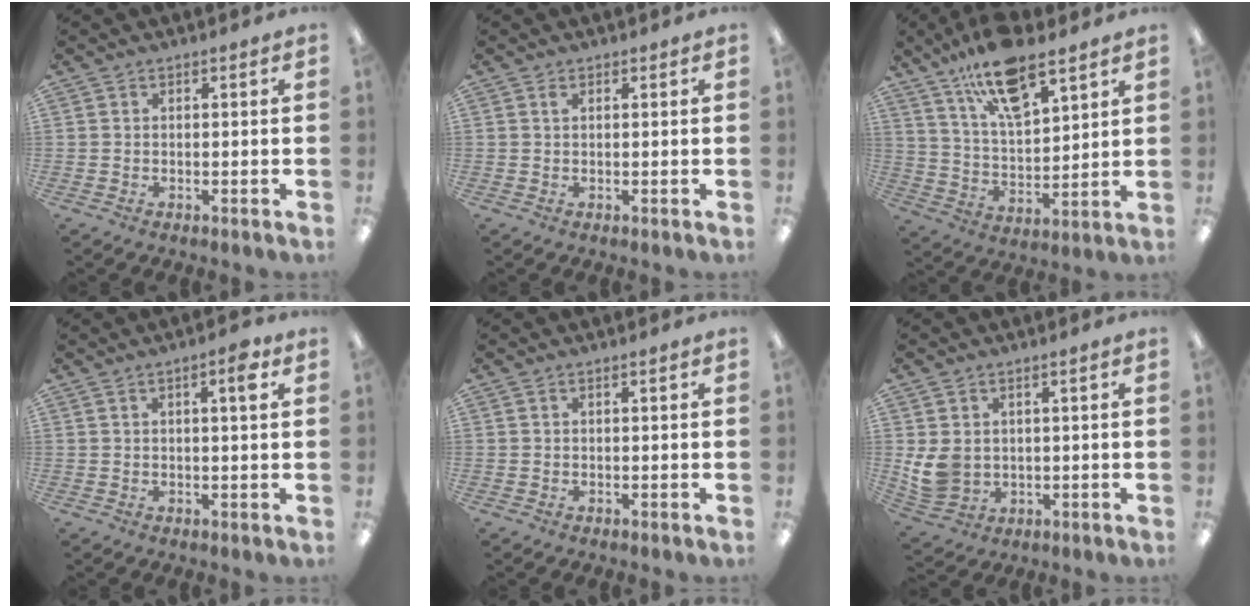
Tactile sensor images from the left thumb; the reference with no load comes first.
{"total": 0.7, "force": [0.4, 0.3, 0.4], "torque": [-0.011, 0.001, 0.008]}
{"total": 15.4, "force": [11.0, 5.7, 9.3], "torque": [-0.164, -0.047, 0.190]}
{"total": 4.2, "force": [2.0, 0.8, 3.6], "torque": [-0.051, -0.005, 0.028]}
{"total": 0.0}
{"total": 6.9, "force": [1.5, 5.6, 3.7], "torque": [-0.092, -0.005, 0.032]}